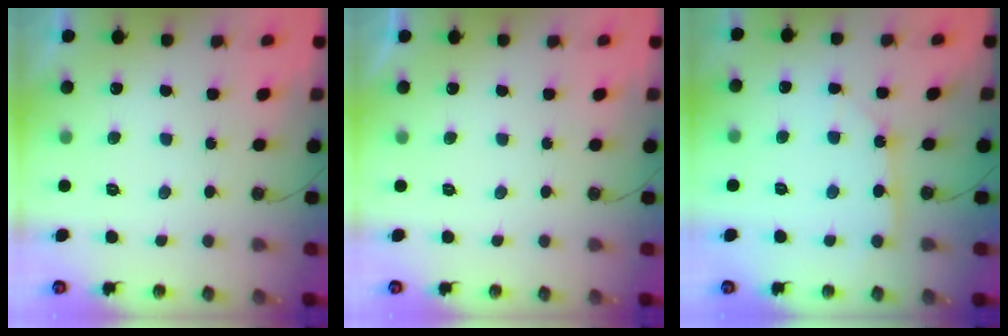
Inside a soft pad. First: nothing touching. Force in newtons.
{"total": 0.0}
{"total": 4.3, "press": 4.3, "slide": 0.4}